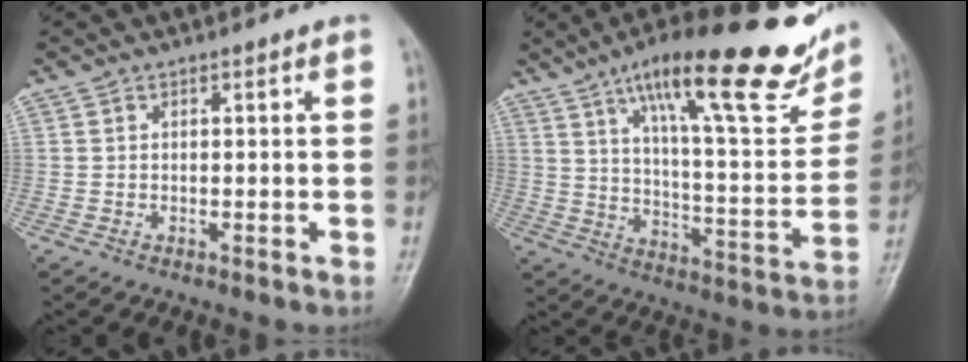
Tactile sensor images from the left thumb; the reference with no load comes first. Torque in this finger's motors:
{"motor_torque": [0.39, 0.20, 1.47, -1.30, 0.40]}